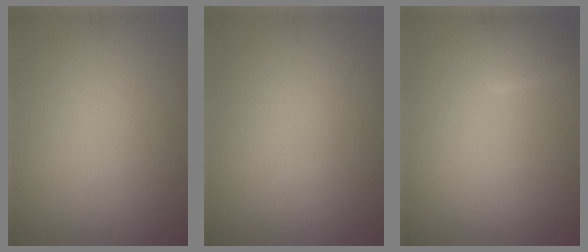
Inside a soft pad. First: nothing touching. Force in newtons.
{"total": 0.0}
{"total": 1.8, "press": 1.8, "slide": 0.2}